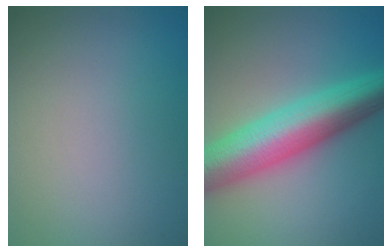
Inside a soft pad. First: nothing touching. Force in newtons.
{"total": 9.7, "press": 9.7, "slide": 0.2}